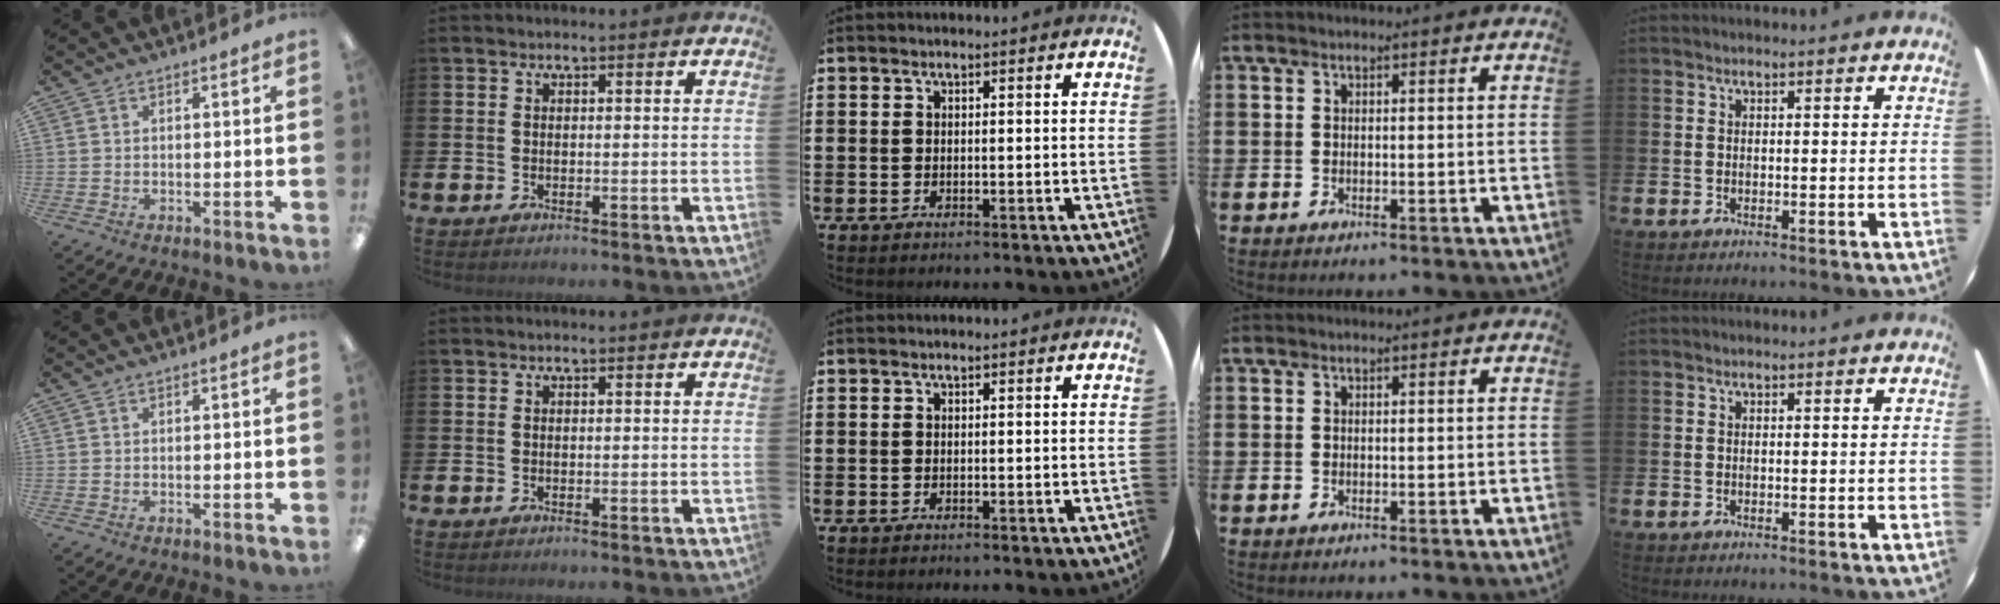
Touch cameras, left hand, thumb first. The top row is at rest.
{}